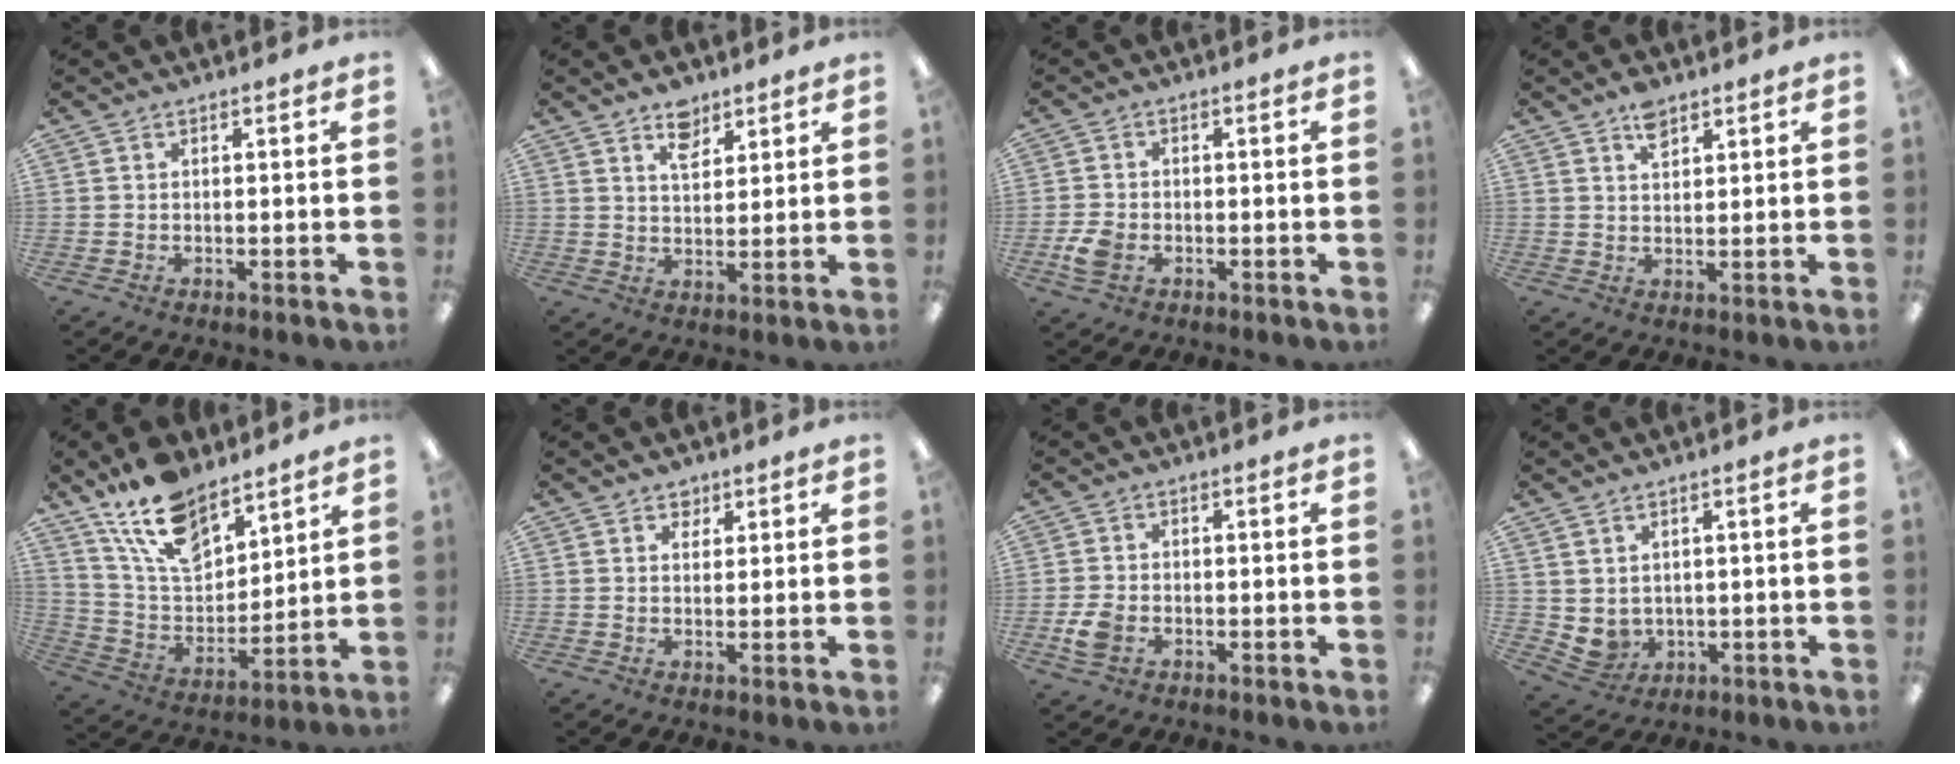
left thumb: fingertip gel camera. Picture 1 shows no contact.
{"total": 6.3, "force": [4.4, 3.5, 2.8], "torque": [-0.029, -0.021, 0.075]}
{"total": 5.0, "force": [-1.8, 3.6, 3.0], "torque": [-0.064, 0.005, -0.033]}
{"total": 4.5, "force": [3.0, 2.4, 2.4], "torque": [-0.030, -0.010, 0.051]}
{"total": 16.1, "force": [11.9, 7.6, 7.7], "torque": [-0.156, -0.061, 0.222]}
{"total": 2.8, "force": [2.0, 1.8, 0.5], "torque": [0.001, -0.007, 0.034]}
{"total": 4.9, "force": [-1.6, 3.5, 3.1], "torque": [-0.067, 0.004, -0.029]}
{"total": 3.7, "force": [1.8, 3.0, 1.2], "torque": [-0.036, -0.010, 0.037]}